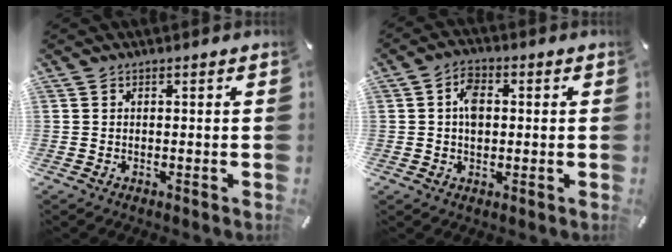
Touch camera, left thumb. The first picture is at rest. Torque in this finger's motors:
{"motor_torque": [0.09, 0.06, 0.24, 0.22, 0.06]}